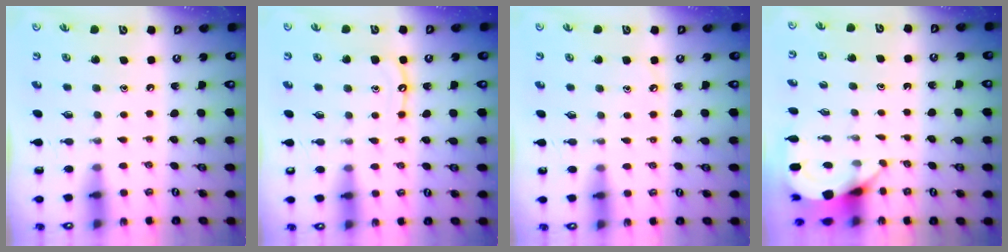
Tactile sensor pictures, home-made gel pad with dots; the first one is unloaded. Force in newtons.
{"total": 8.1, "press": 8.1, "slide": 0.7}
{"total": 2.8, "press": 2.7, "slide": 0.4}
{"total": 3.6, "press": 3.6, "slide": 0.2}